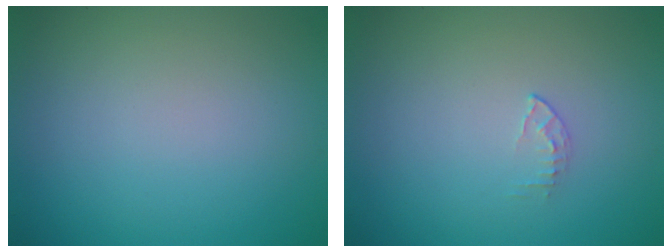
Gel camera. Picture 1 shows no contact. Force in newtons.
{"total": 0.6, "press": 0.4, "slide": 0.4}